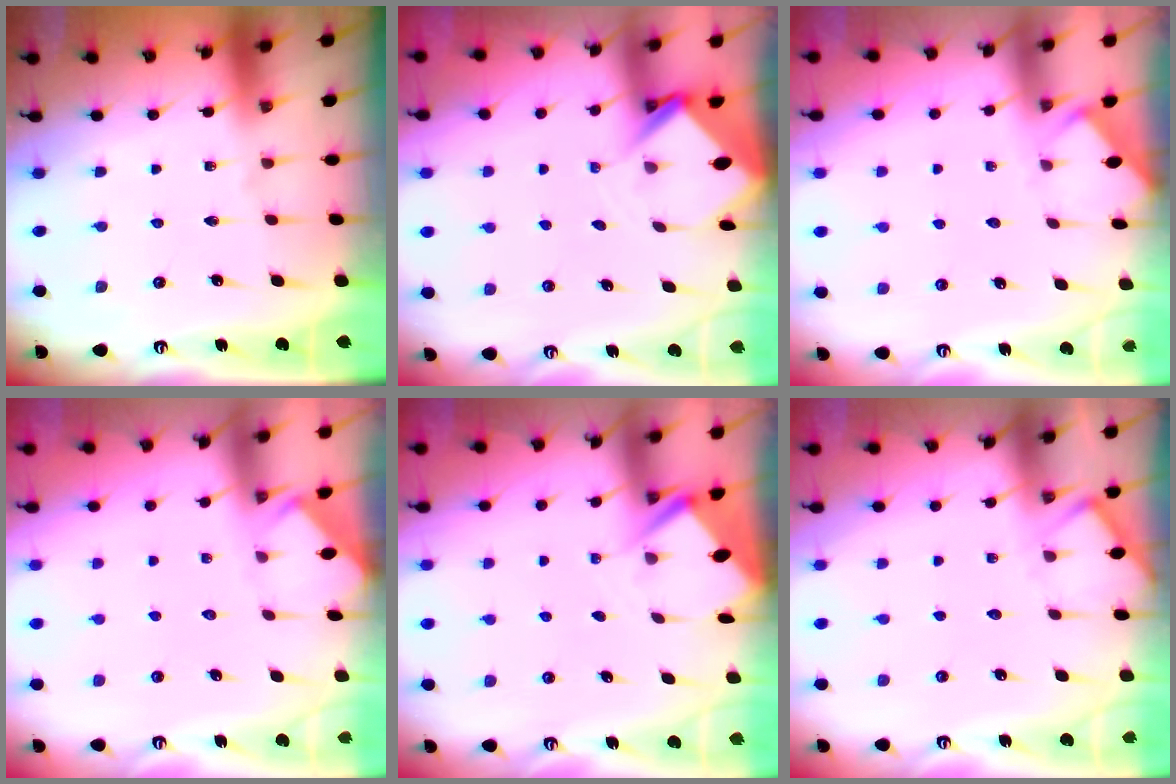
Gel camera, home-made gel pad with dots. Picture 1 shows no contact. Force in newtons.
{"total": 3.6, "press": 3.6, "slide": 0.3}
{"total": 1.7, "press": 1.7, "slide": 0.3}
{"total": 2.7, "press": 2.6, "slide": 0.4}
{"total": 2.7, "press": 2.7, "slide": 0.3}
{"total": 4.6, "press": 4.6, "slide": 0.5}